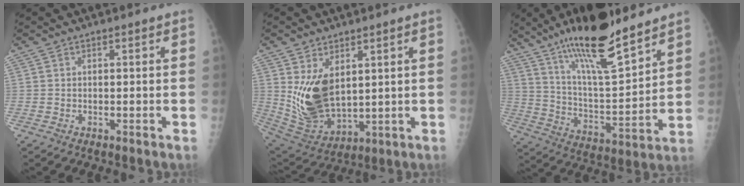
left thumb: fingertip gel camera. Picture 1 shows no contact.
{"total": 13.0, "force": [3.3, 8.0, 9.8], "torque": [-0.160, -0.030, 0.089]}
{"total": 20.1, "force": [14.5, 4.3, 13.2], "torque": [-0.207, -0.073, 0.257]}